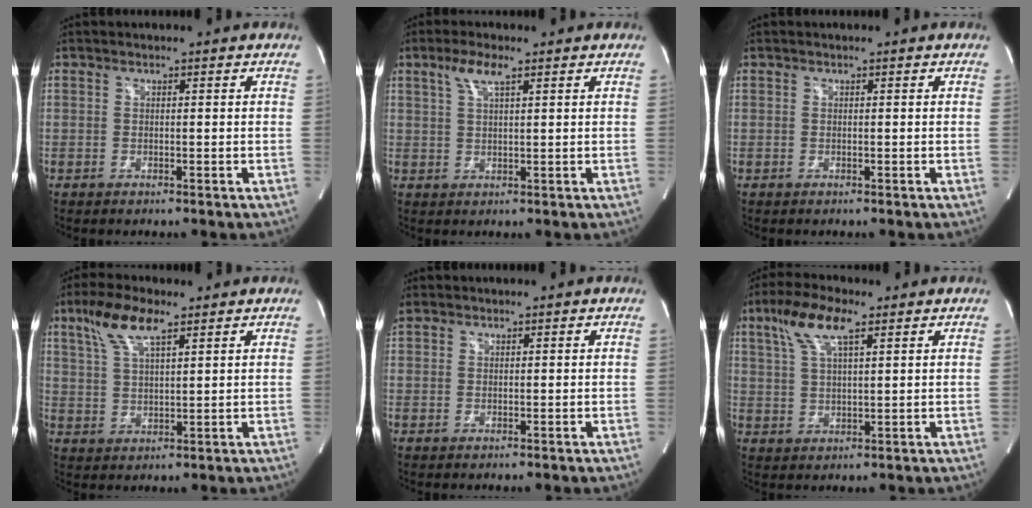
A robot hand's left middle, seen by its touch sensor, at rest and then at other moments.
{"total": 3.9, "force": [2.2, 0.7, 3.1], "torque": [-0.071, 0.008, 0.047]}
{"total": 0.0}
{"total": 7.8, "force": [4.8, 1.9, 5.9], "torque": [-0.129, 0.015, 0.097]}
{"total": 1.6, "force": [1.4, 0.9, 0.2], "torque": [-0.013, 0.017, 0.030]}
{"total": 8.2, "force": [4.5, 1.9, 6.5], "torque": [-0.139, 0.018, 0.089]}